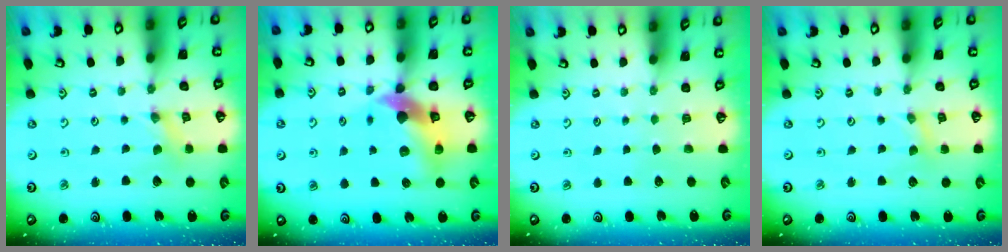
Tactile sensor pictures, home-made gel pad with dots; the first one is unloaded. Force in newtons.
{"total": 11.1, "press": 11.0, "slide": 1.6}
{"total": 0.0}
{"total": 0.7, "press": 0.6, "slide": 0.2}